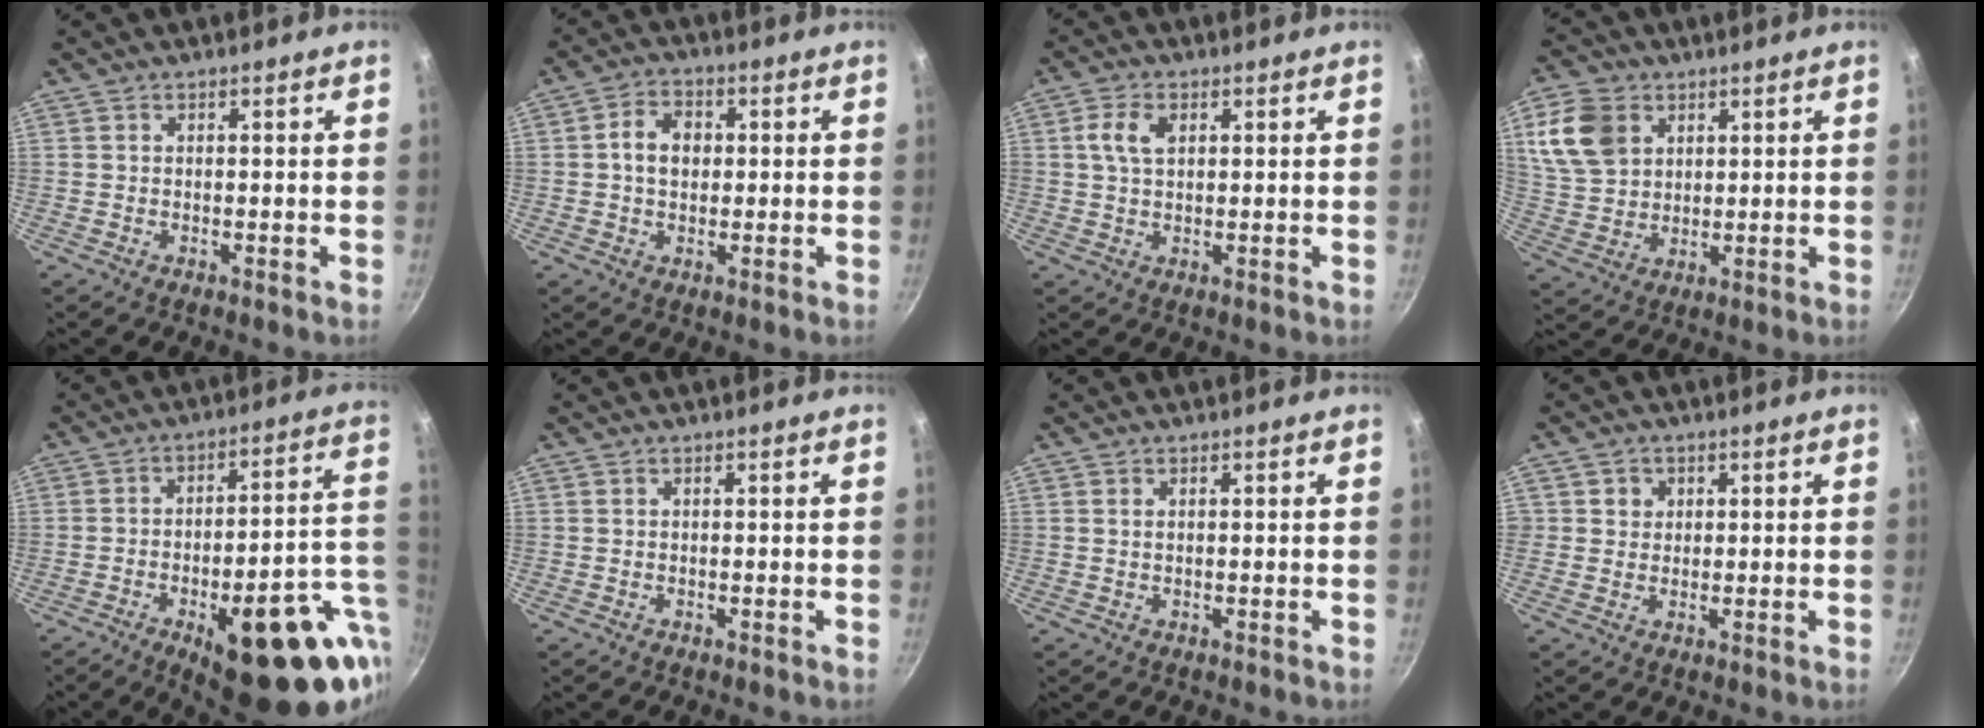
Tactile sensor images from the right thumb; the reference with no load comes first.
{"total": 6.1, "force": [0.5, 4.5, 4.0], "torque": [-0.050, 0.010, 0.001]}
{"total": 5.2, "force": [1.4, 3.0, 3.9], "torque": [-0.070, 0.005, 0.024]}
{"total": 11.2, "force": [4.2, 8.4, 6.1], "torque": [-0.102, -0.001, 0.088]}
{"total": 25.5, "force": [-8.2, 9.8, 22.1], "torque": [-0.246, 0.018, -0.100]}
{"total": 0.0}
{"total": 0.7, "force": [0.2, 0.3, 0.6], "torque": [-0.010, 0.000, 0.004]}
{"total": 2.8, "force": [0.8, 2.6, 0.5], "torque": [0.011, 0.002, 0.008]}